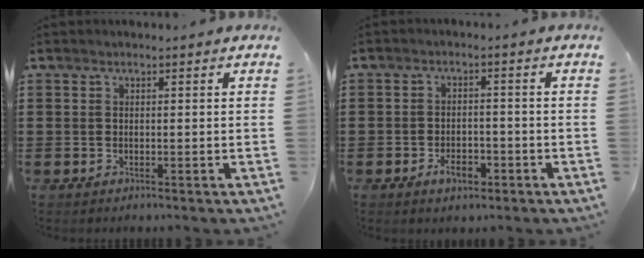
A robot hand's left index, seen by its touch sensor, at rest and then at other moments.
{"total": 3.4, "force": [-2.1, 1.7, 2.1], "torque": [-0.037, 0.004, -0.039]}